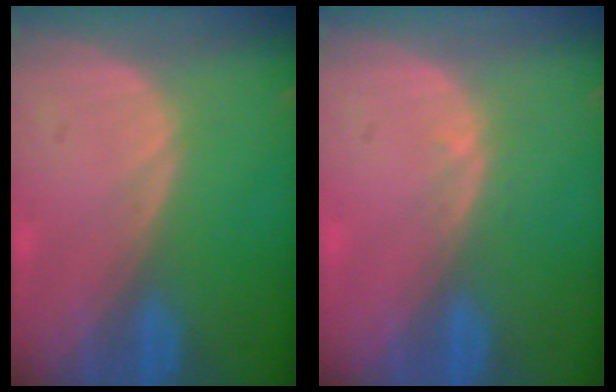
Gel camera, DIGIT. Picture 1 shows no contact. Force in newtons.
{"total": 0.8, "press": 0.6, "slide": 0.6}